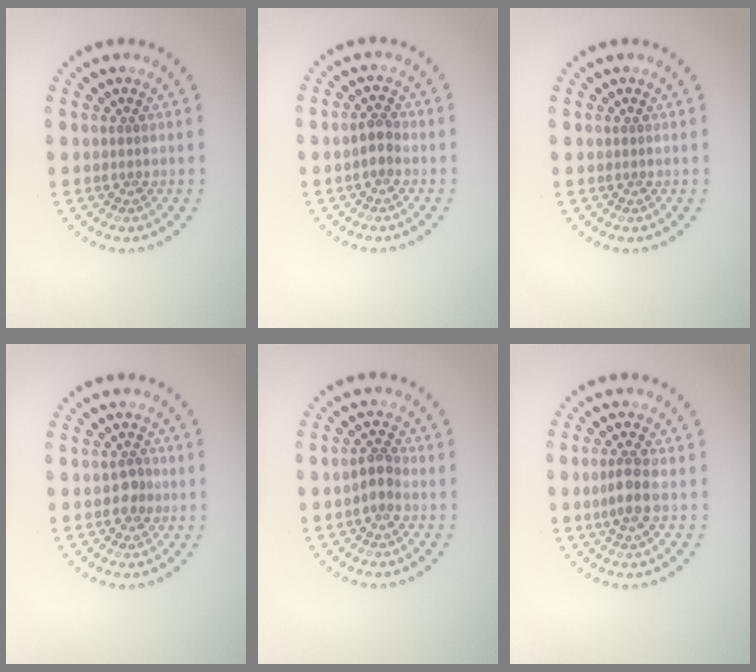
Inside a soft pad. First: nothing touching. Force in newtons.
{"total": 1.3, "press": 1.3, "slide": 0.3}
{"total": 0.0}
{"total": 1.5, "press": 1.4, "slide": 0.6}
{"total": 1.4, "press": 1.4, "slide": 0.5}
{"total": 2.0, "press": 1.8, "slide": 0.9}